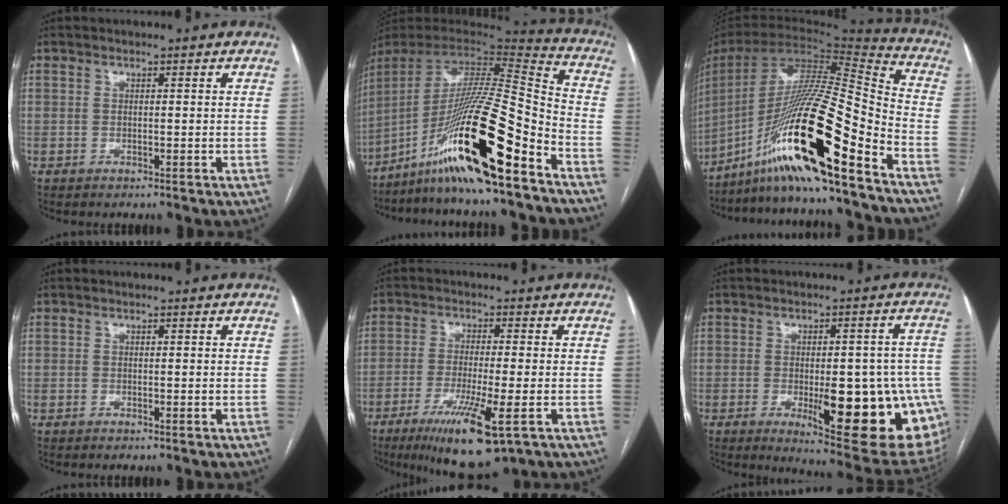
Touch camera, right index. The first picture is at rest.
{"total": 24.2, "force": [-14.4, 0.5, 19.5], "torque": [-0.351, -0.018, -0.258]}
{"total": 25.7, "force": [-15.1, 1.3, 20.8], "torque": [-0.382, -0.017, -0.274]}
{"total": 0.0}
{"total": 11.3, "force": [-5.5, 1.0, 9.8], "torque": [-0.174, -0.033, -0.087]}
{"total": 20.0, "force": [-5.6, 5.8, 18.3], "torque": [-0.143, 0.007, -0.048]}